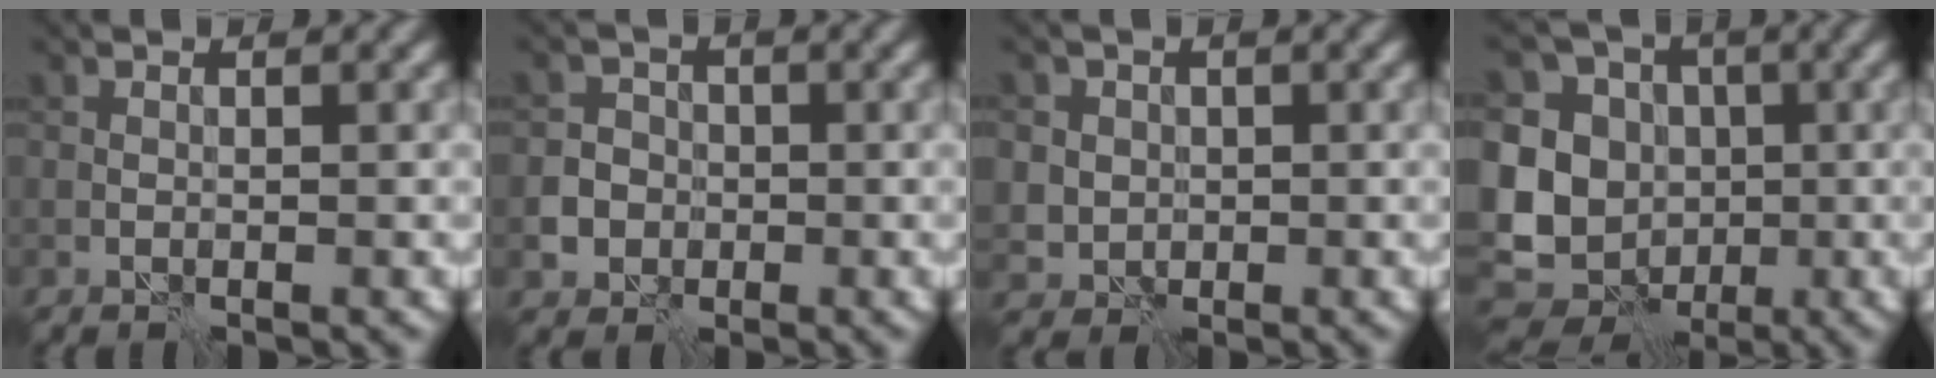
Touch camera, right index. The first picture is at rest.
{"total": 5.3, "force": [-2.2, 4.7, 1.2], "torque": [-0.007, -0.003, -0.056]}
{"total": 3.9, "force": [0.8, 3.6, 1.2], "torque": [-0.014, 0.015, 0.005]}
{"total": 11.9, "force": [-1.3, 10.5, 5.4], "torque": [-0.116, 0.001, -0.041]}